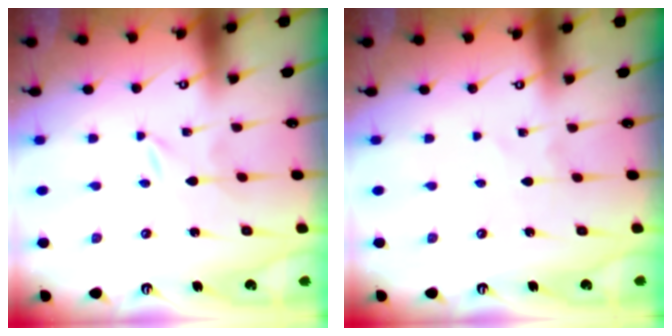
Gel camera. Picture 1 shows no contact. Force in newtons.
{"total": 1.1, "press": 1.1, "slide": 0.1}